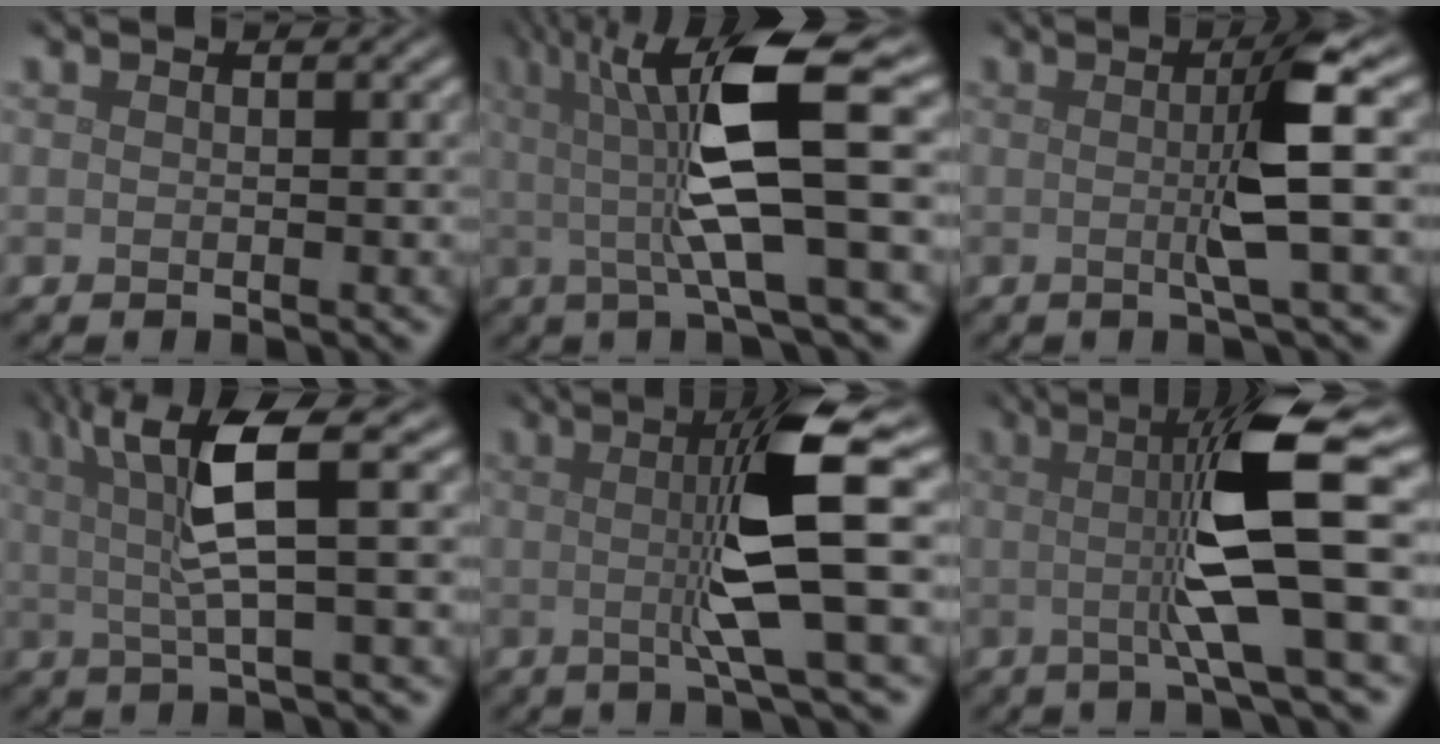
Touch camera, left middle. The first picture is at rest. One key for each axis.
{"total": 10.5, "fx": 1.7, "fy": 2.4, "fz": 10.1, "tx": -0.157, "ty": 0.004, "tz": 0.028}
{"total": 4.8, "fx": 0.2, "fy": 0.6, "fz": 4.8, "tx": -0.078, "ty": 0.003, "tz": -0.002}
{"total": 6.8, "fx": 1.8, "fy": 1.3, "fz": 6.4, "tx": -0.117, "ty": 0.008, "tz": 0.031}
{"total": 7.8, "fx": 0.6, "fy": 1.2, "fz": 7.7, "tx": -0.131, "ty": 0.005, "tz": 0.006}
{"total": 9.0, "fx": 0.6, "fy": 1.4, "fz": 8.8, "tx": -0.138, "ty": -0.001, "tz": 0.006}